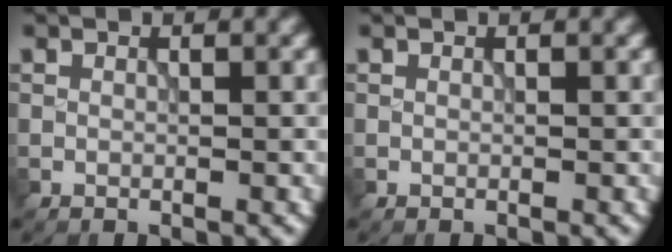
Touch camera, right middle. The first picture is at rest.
{"total": 0.0}